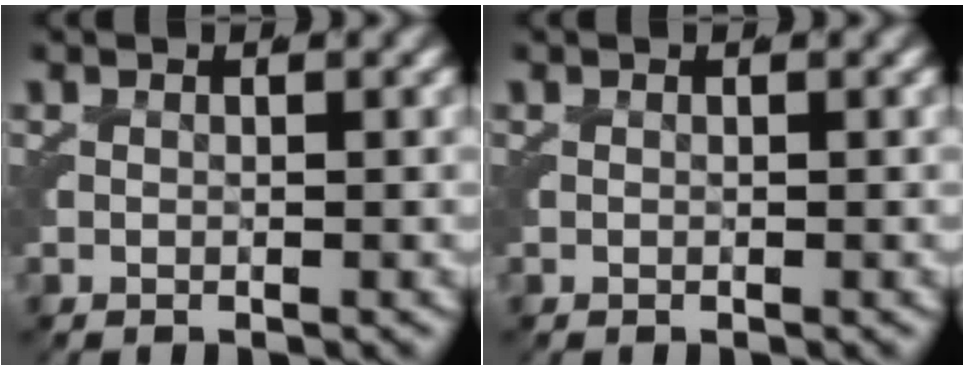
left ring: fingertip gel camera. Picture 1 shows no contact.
{"total": 0.0}